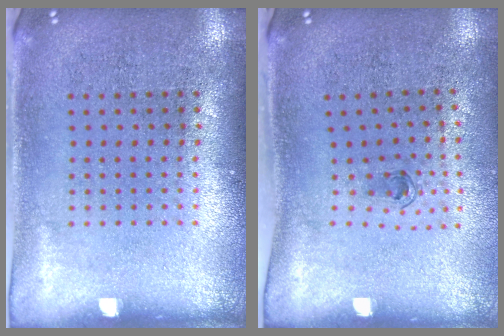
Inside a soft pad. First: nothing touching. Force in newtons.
{"total": 0.6, "press": 0.3, "slide": 0.6}